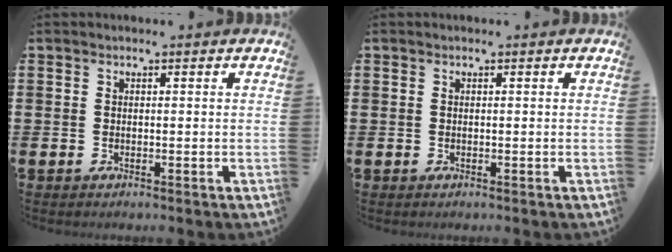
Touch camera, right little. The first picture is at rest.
{"total": 0.0}